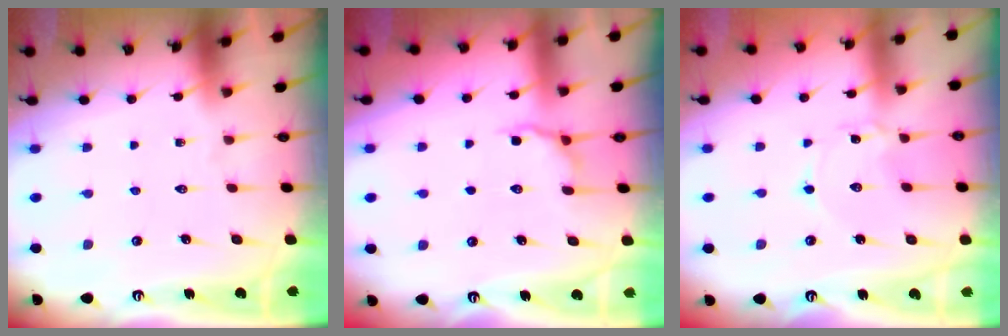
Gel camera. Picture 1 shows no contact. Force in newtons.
{"total": 5.8, "press": 5.3, "slide": 2.4}
{"total": 1.2, "press": 1.2, "slide": 0.1}